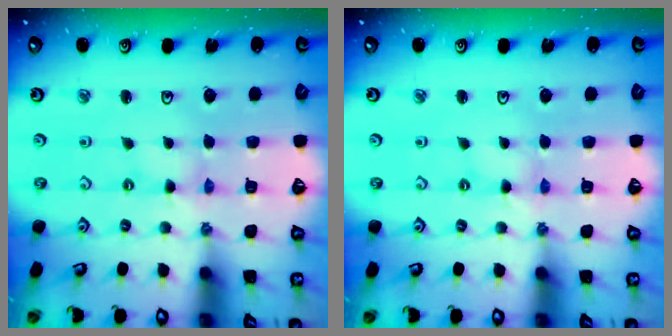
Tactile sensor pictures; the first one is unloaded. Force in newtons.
{"total": 0.0}